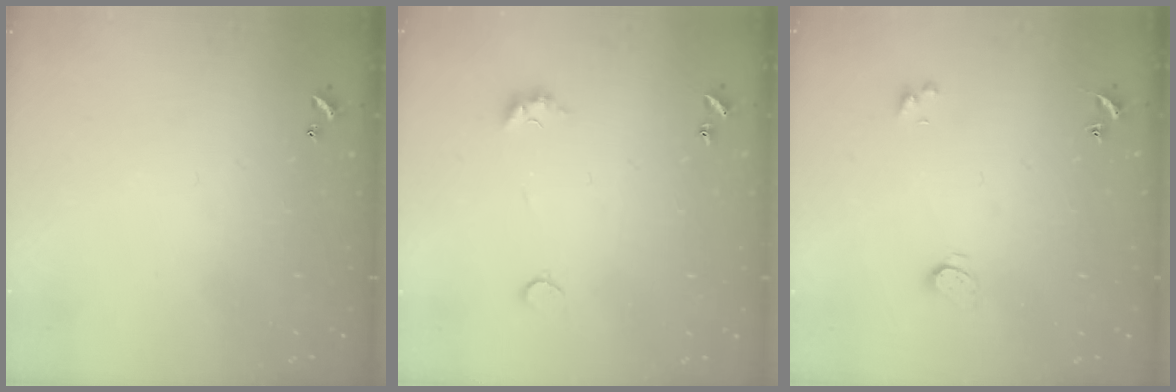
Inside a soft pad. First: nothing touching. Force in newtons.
{"total": 3.5, "press": 3.4, "slide": 0.7}
{"total": 1.5, "press": 1.4, "slide": 0.4}